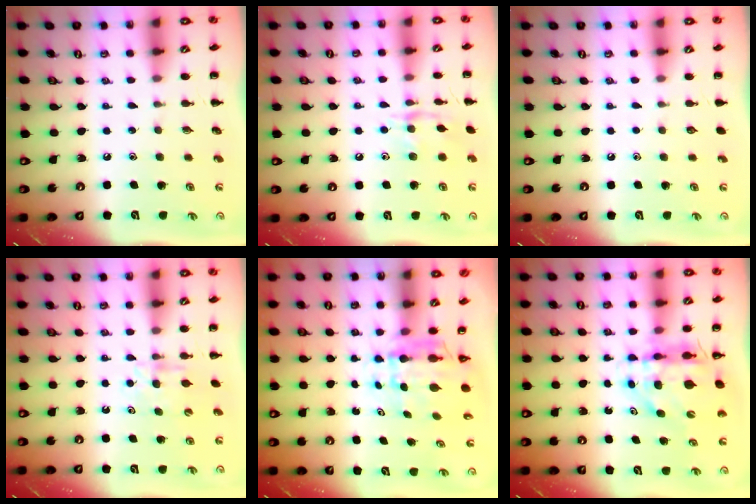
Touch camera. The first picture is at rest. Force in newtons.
{"total": 9.8, "press": 9.8, "slide": 0.7}
{"total": 0.0}
{"total": 4.9, "press": 4.7, "slide": 1.2}
{"total": 5.7, "press": 5.4, "slide": 1.9}
{"total": 7.4, "press": 7.0, "slide": 2.2}